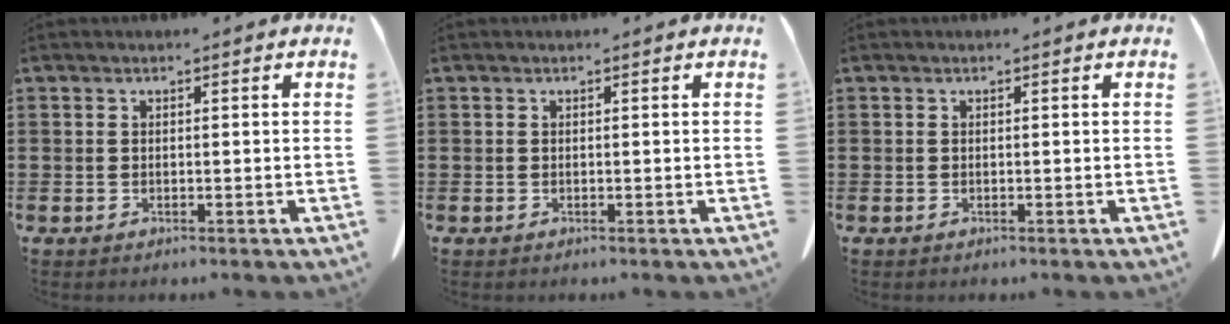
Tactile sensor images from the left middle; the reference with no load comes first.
{"total": 0.0}
{"total": 0.0}